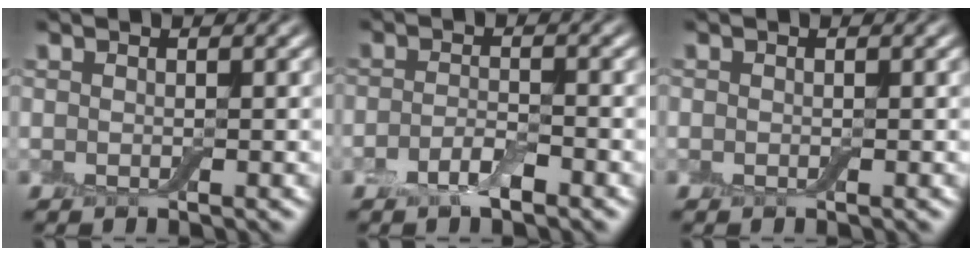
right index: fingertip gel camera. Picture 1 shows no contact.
{"total": 2.5, "force": [-1.4, 0.9, 1.8], "torque": [-0.040, 0.001, -0.032]}
{"total": 0.0}